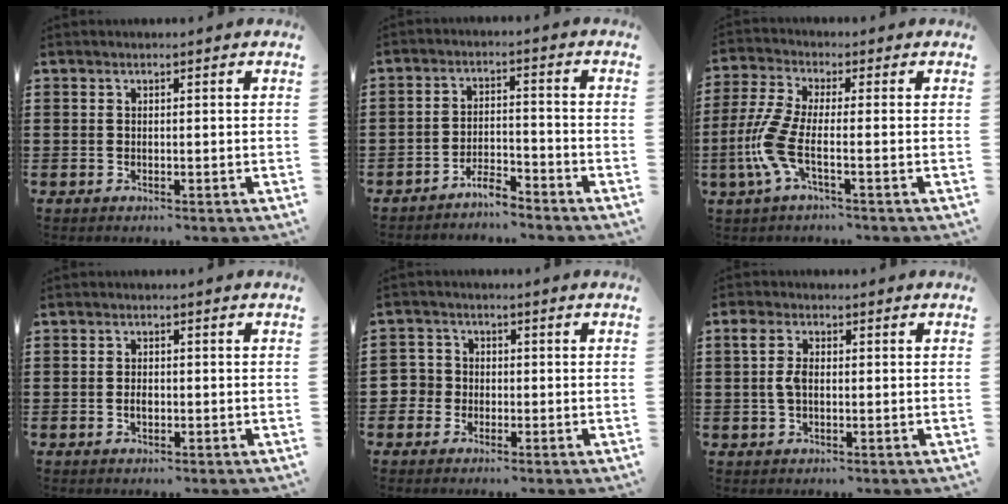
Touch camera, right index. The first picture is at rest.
{"total": 4.0, "force": [-3.9, 0.5, 0.9], "torque": [-0.029, 0.006, -0.081]}
{"total": 7.2, "force": [-2.1, 2.0, 6.6], "torque": [-0.172, -0.020, -0.049]}
{"total": 1.5, "force": [-0.3, 0.9, 1.2], "torque": [-0.023, 0.003, -0.007]}
{"total": 3.3, "force": [-1.2, 3.1, 0.4], "torque": [-0.037, 0.001, -0.034]}
{"total": 3.6, "force": [0.2, 2.1, 2.9], "torque": [-0.067, 0.008, -0.002]}